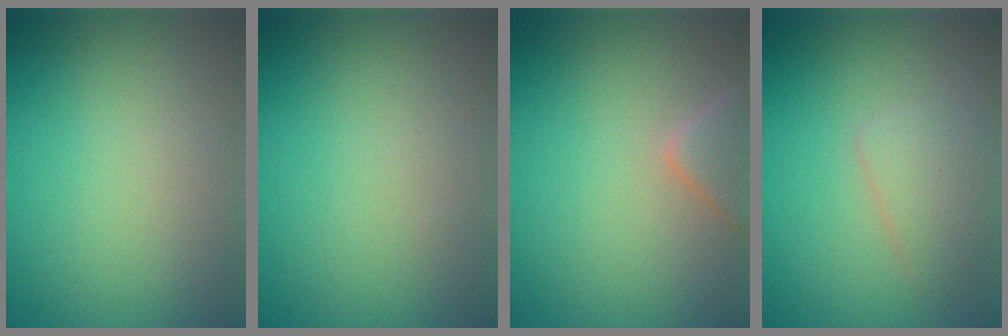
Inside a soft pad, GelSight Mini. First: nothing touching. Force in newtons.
{"total": 0.0}
{"total": 2.5, "press": 2.5, "slide": 0.2}
{"total": 2.4, "press": 2.4, "slide": 0.1}